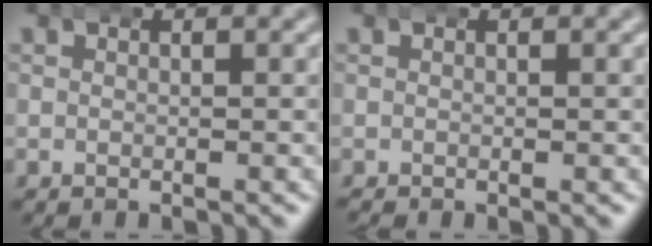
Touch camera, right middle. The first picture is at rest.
{"total": 0.0}